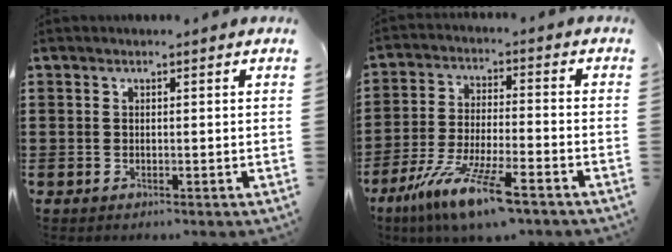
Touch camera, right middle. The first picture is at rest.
{"total": 11.1, "force": [-8.0, 0.8, 7.7], "torque": [-0.163, -0.009, -0.155]}